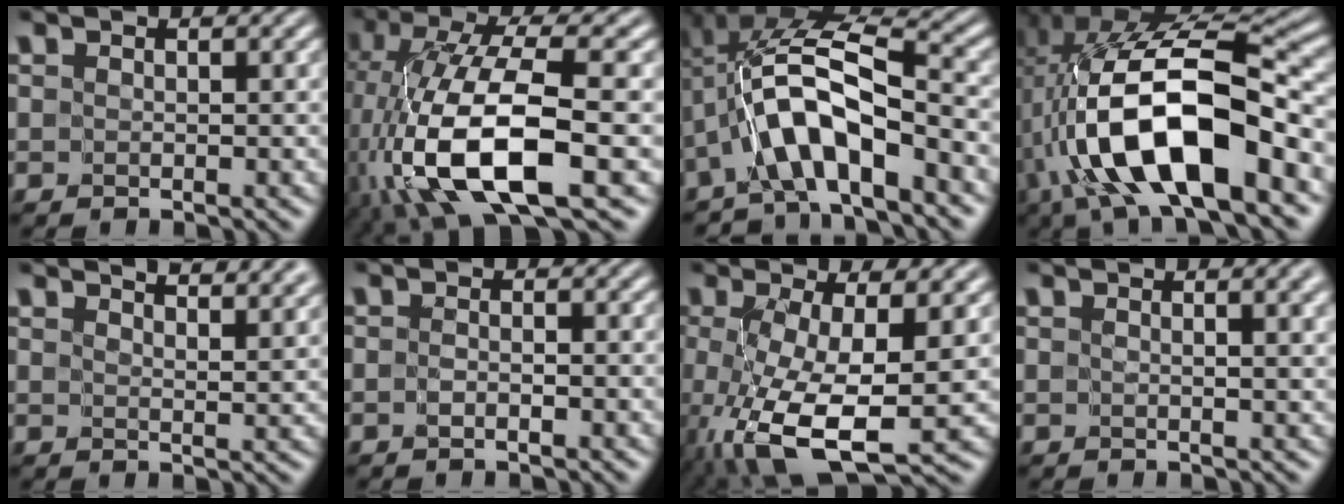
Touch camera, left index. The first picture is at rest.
{"total": 13.1, "force": [-4.0, 4.5, 11.6], "torque": [-0.228, -0.004, -0.073]}
{"total": 8.5, "force": [-3.6, 2.8, 7.1], "torque": [-0.130, 0.018, -0.072]}
{"total": 14.0, "force": [-3.3, 5.2, 12.5], "torque": [-0.219, 0.007, -0.060]}
{"total": 7.0, "force": [5.8, 1.9, 3.4], "torque": [-0.016, 0.023, 0.043]}
{"total": 0.8, "force": [-0.7, -0.3, 0.2], "torque": [-0.005, -0.003, -0.011]}
{"total": 9.1, "force": [-2.1, 2.7, 8.4], "torque": [-0.162, -0.014, -0.033]}
{"total": 4.0, "force": [1.6, 1.4, 3.3], "torque": [-0.024, 0.006, 0.002]}